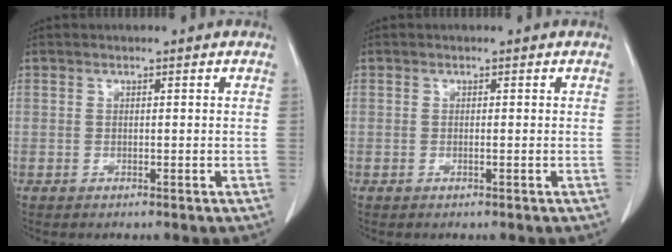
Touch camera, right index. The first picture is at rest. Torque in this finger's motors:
{"motor_torque": [0.07, 0.00, -0.01, 0.00]}